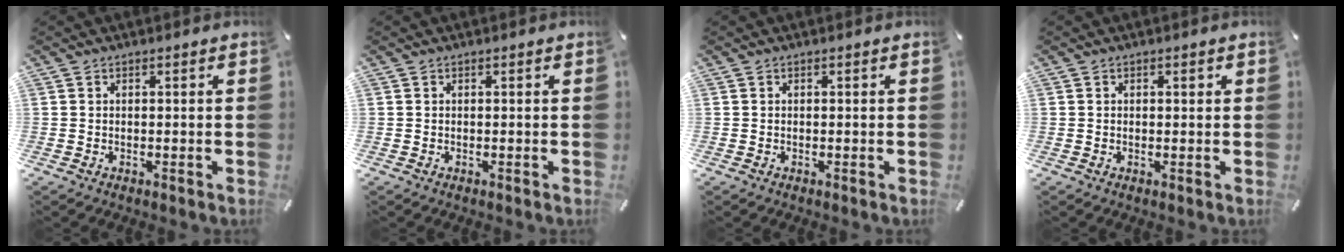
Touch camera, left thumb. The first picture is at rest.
{"total": 0.0}
{"total": 0.0}
{"total": 0.7, "force": [0.1, 0.5, 0.4], "torque": [-0.009, 0.002, 0.002]}